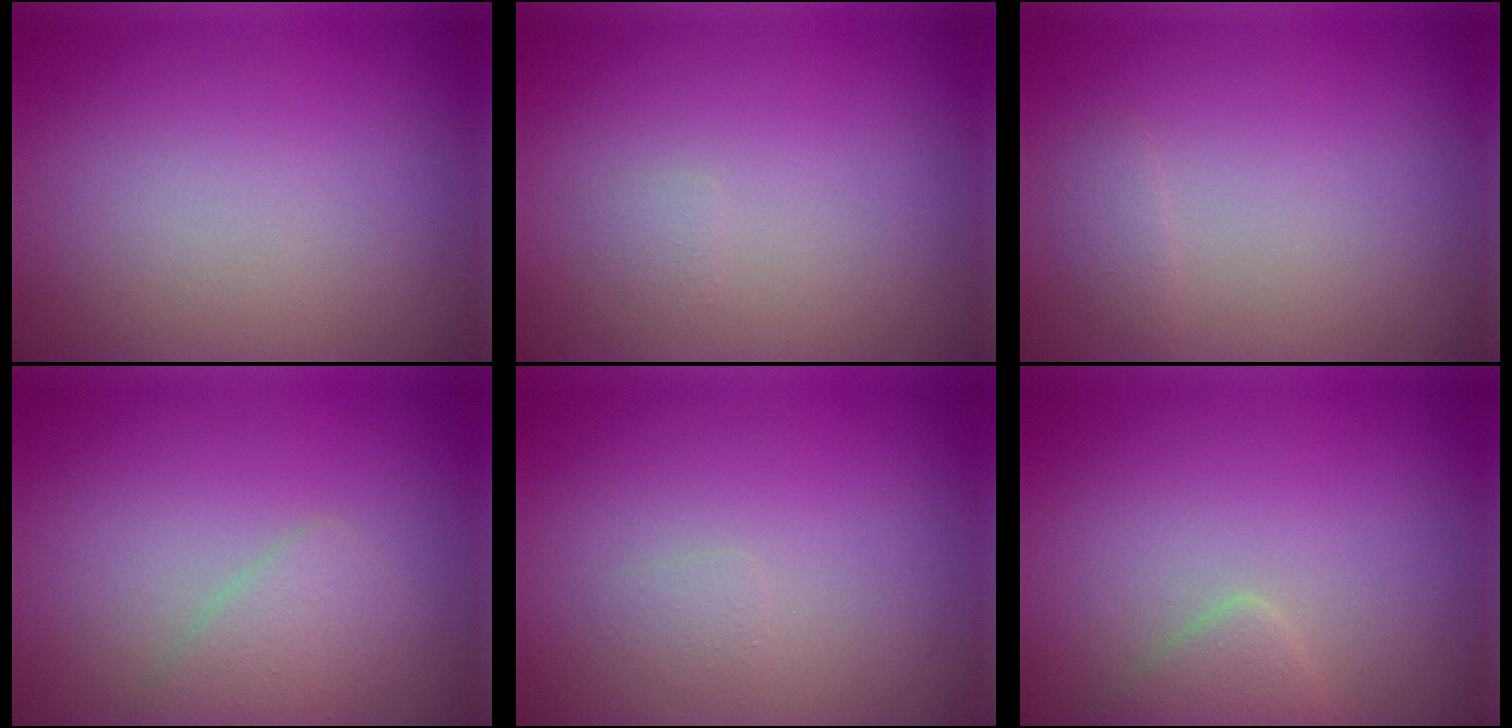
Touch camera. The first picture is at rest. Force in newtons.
{"total": 0.5, "press": 0.5, "slide": 0.1}
{"total": 0.9, "press": 0.9, "slide": 0.0}
{"total": 2.1, "press": 2.1, "slide": 0.1}
{"total": 0.7, "press": 0.7, "slide": 0.1}
{"total": 1.9, "press": 1.9, "slide": 0.0}